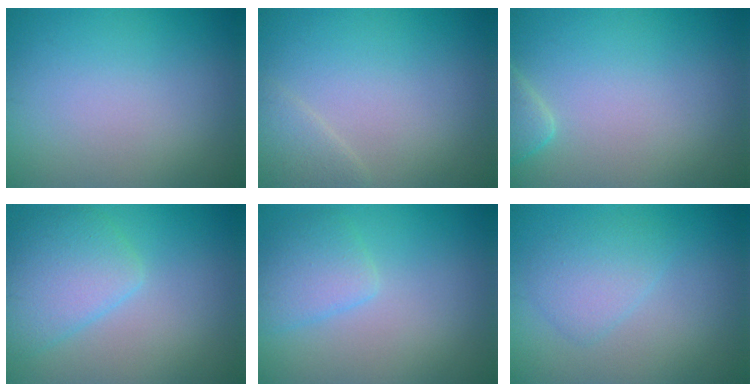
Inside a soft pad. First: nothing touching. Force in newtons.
{"total": 1.6, "press": 1.6, "slide": 0.1}
{"total": 1.8, "press": 1.8, "slide": 0.2}
{"total": 4.3, "press": 4.3, "slide": 0.2}
{"total": 2.6, "press": 2.6, "slide": 0.2}
{"total": 2.3, "press": 2.3, "slide": 0.0}